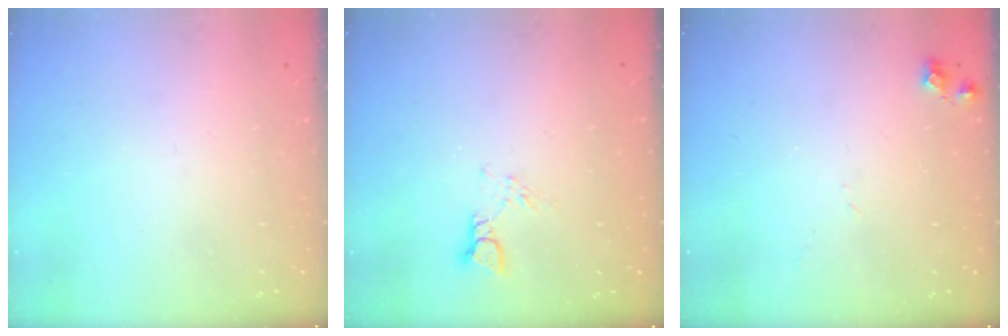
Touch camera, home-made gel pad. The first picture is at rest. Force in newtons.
{"total": 3.3, "press": 3.3, "slide": 0.2}
{"total": 6.4, "press": 6.4, "slide": 0.8}